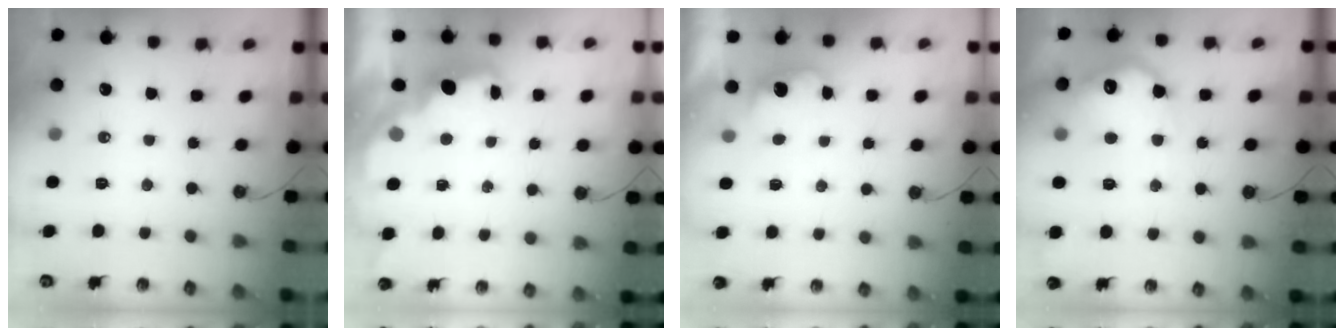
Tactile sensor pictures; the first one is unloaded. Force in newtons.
{"total": 2.4, "press": 2.3, "slide": 0.8}
{"total": 2.7, "press": 2.6, "slide": 0.8}
{"total": 16.1, "press": 16.0, "slide": 1.0}